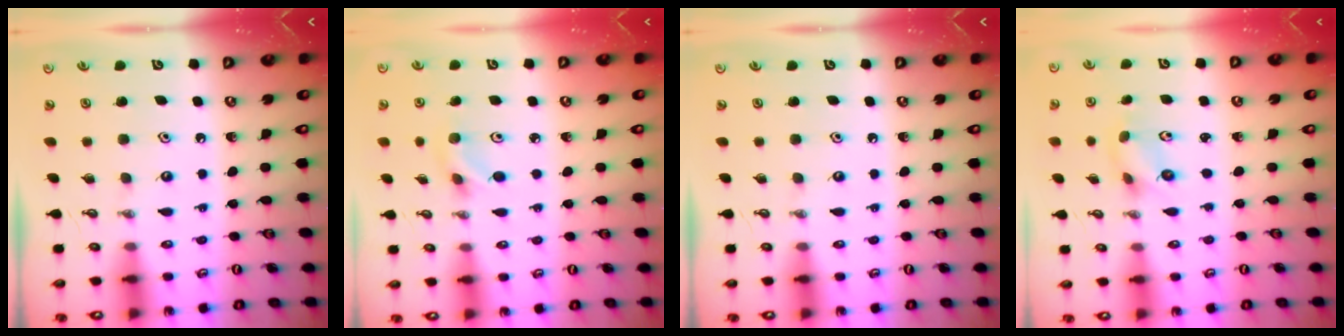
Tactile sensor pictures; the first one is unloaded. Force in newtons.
{"total": 4.3, "press": 4.2, "slide": 0.8}
{"total": 0.0}
{"total": 2.3, "press": 2.2, "slide": 0.8}